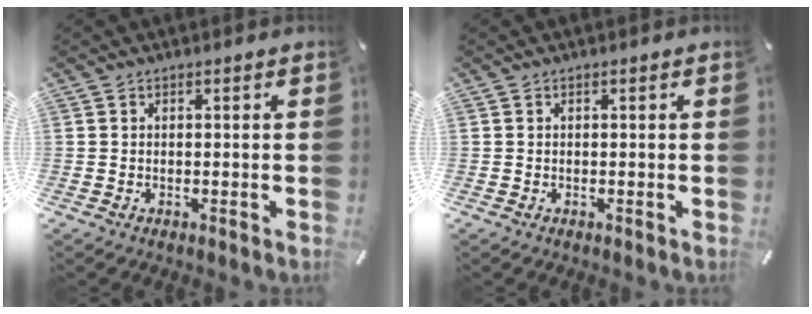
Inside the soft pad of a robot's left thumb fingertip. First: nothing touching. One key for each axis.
{"total": 0.0}